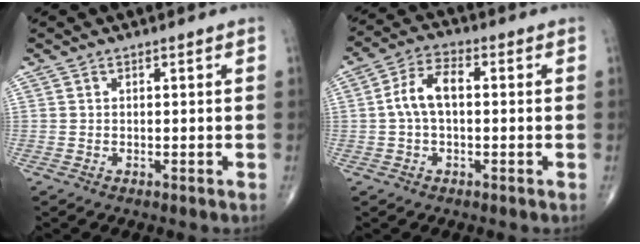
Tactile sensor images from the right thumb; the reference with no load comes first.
{"total": 7.2, "force": [0.2, 3.9, 6.0], "torque": [-0.119, 0.024, -0.004]}